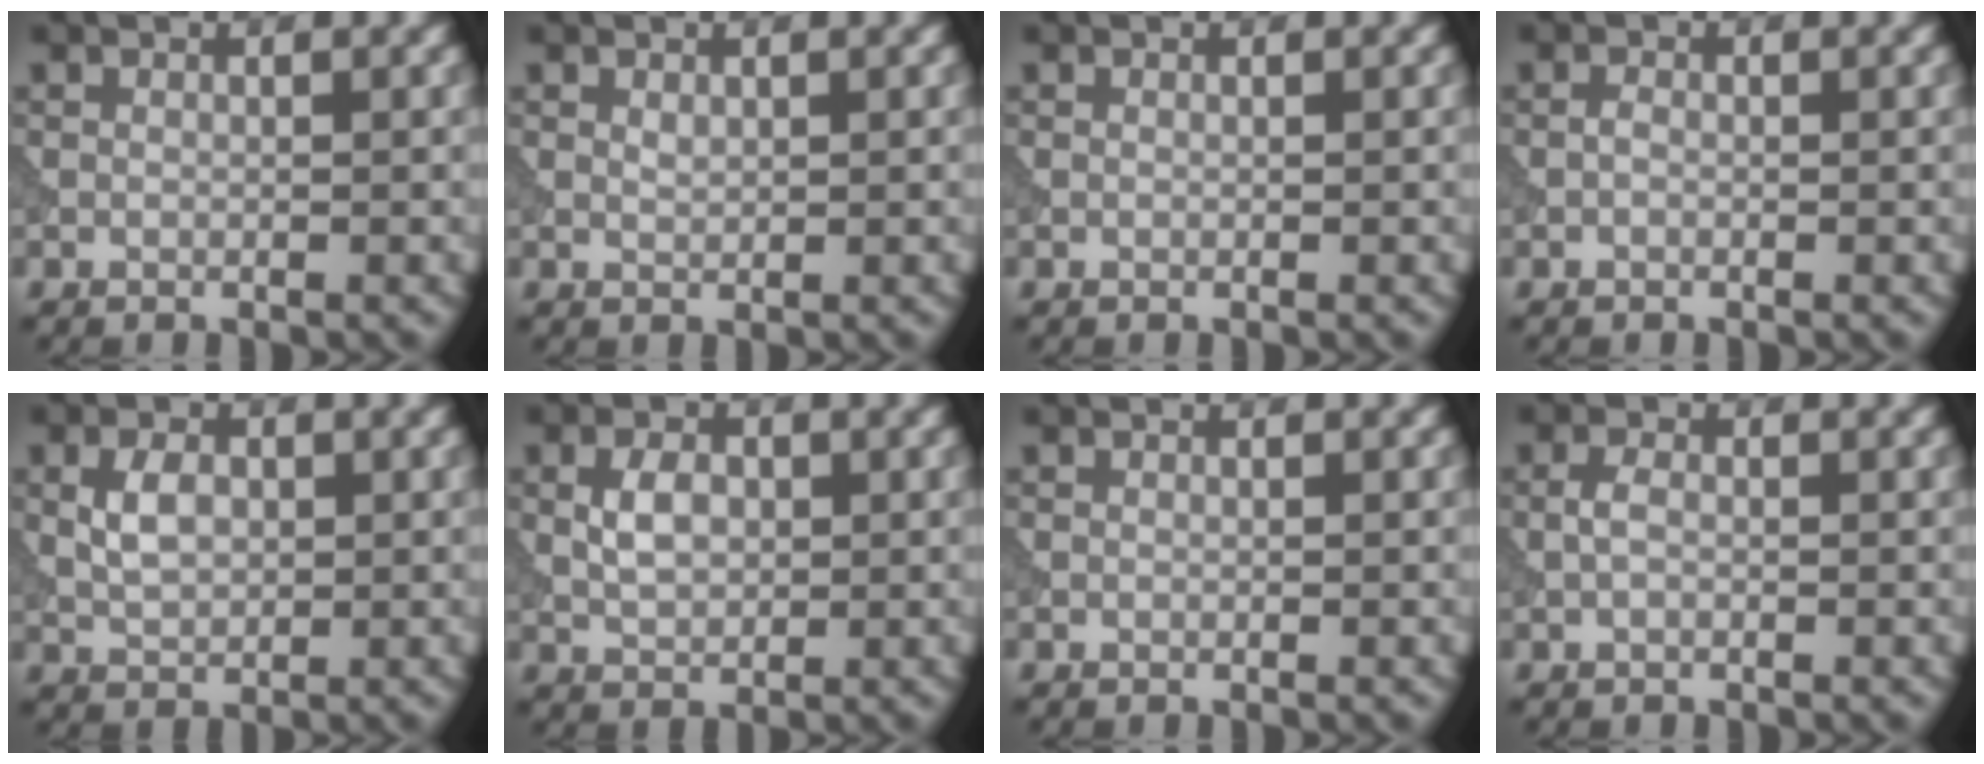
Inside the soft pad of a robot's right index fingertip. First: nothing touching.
{"total": 0.7, "force": [0.3, 0.4, 0.5], "torque": [-0.013, 0.000, 0.009]}
{"total": 0.0}
{"total": 0.7, "force": [-0.2, 0.4, 0.5], "torque": [-0.010, 0.002, -0.007]}
{"total": 2.9, "force": [0.5, 1.9, 2.1], "torque": [-0.046, 0.003, 0.010]}
{"total": 2.9, "force": [0.4, 1.9, 2.1], "torque": [-0.045, 0.003, 0.007]}
{"total": 0.0}
{"total": 1.3, "force": [-0.2, 0.8, 1.1], "torque": [-0.026, 0.004, -0.008]}